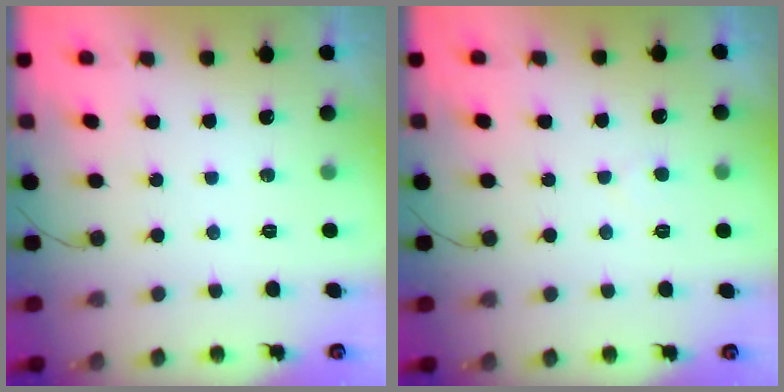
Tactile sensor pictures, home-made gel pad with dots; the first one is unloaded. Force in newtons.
{"total": 2.6, "press": 2.6, "slide": 0.2}